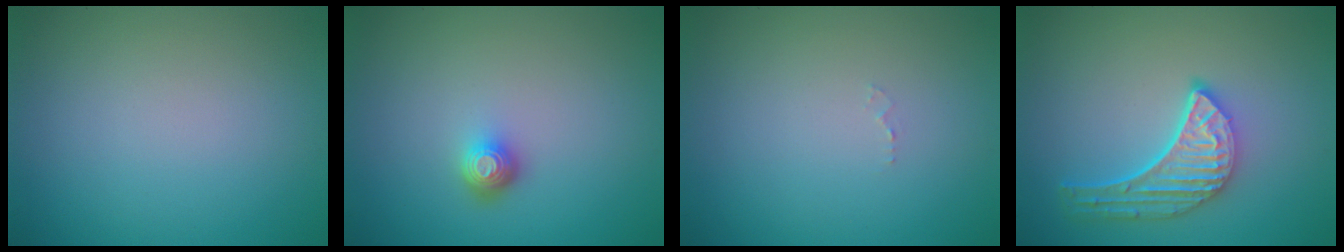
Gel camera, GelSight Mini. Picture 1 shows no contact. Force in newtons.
{"total": 1.8, "press": 1.3, "slide": 1.2}
{"total": 0.5, "press": 0.5, "slide": 0.1}
{"total": 5.1, "press": 3.9, "slide": 3.2}